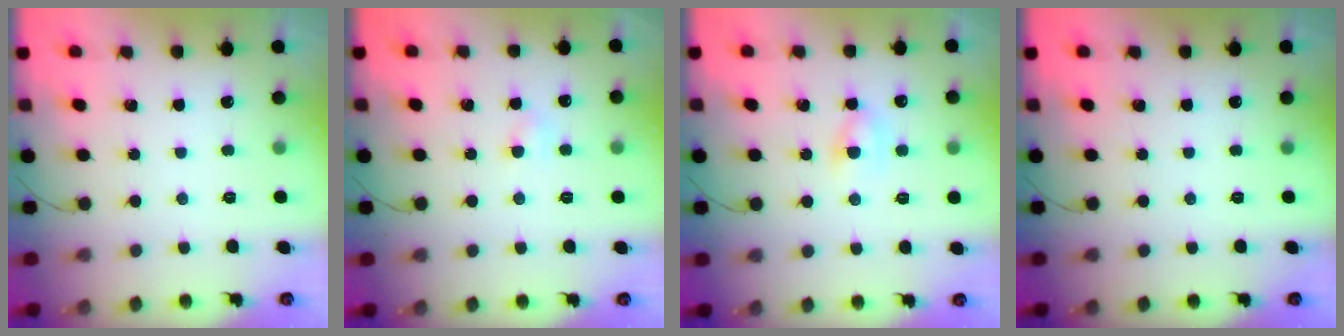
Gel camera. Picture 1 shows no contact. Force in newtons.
{"total": 3.0, "press": 2.8, "slide": 1.0}
{"total": 3.5, "press": 3.3, "slide": 1.2}
{"total": 0.0}